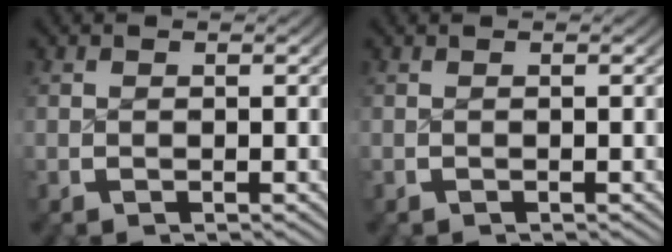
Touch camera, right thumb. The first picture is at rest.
{"total": 0.5, "force": [-0.1, -0.5, -0.2], "torque": [0.004, -0.001, 0.000]}